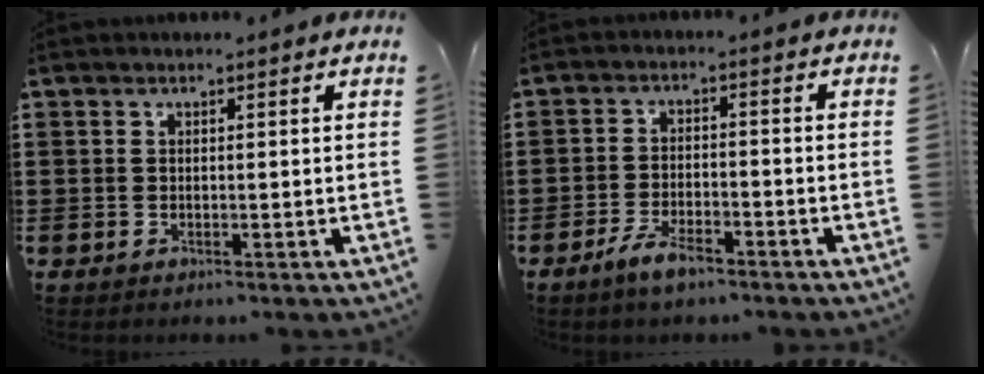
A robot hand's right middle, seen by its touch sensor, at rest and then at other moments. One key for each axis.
{"total": 4.5, "fx": -3.3, "fy": 1.5, "fz": 2.7, "tx": -0.063, "ty": 0.000, "tz": -0.066}